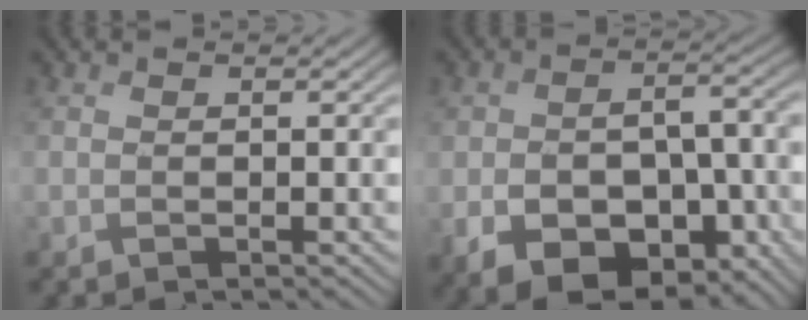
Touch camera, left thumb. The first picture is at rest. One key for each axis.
{"total": 12.2, "fx": -5.2, "fy": 7.9, "fz": 7.7, "tx": -0.133, "ty": -0.040, "tz": -0.071}